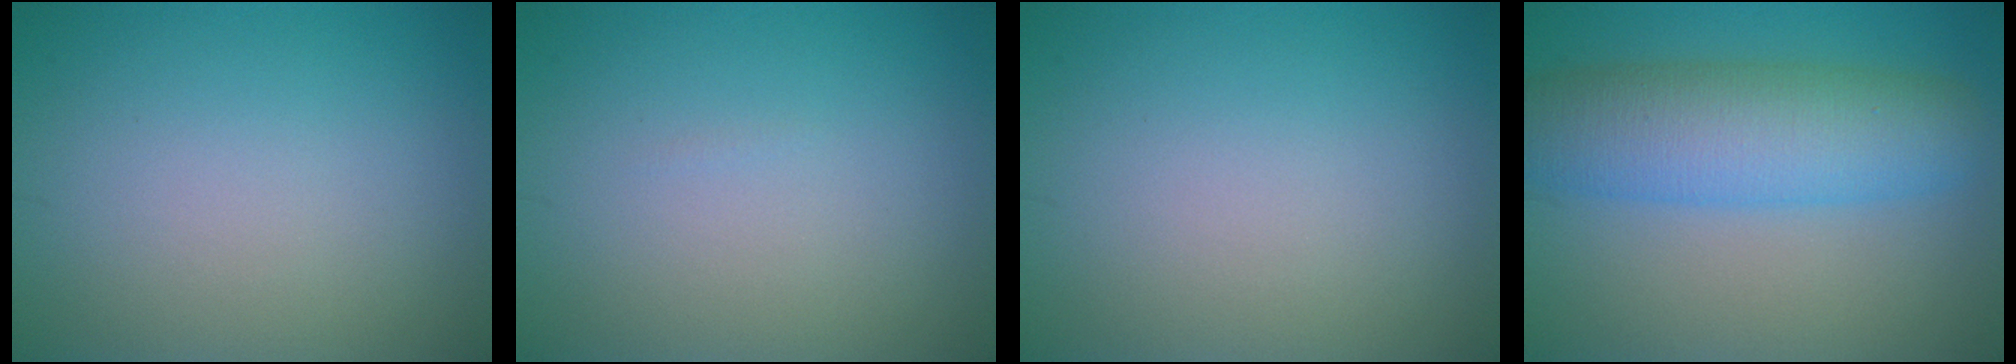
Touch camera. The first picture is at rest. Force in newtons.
{"total": 0.0}
{"total": 0.0}
{"total": 7.9, "press": 7.9, "slide": 0.1}